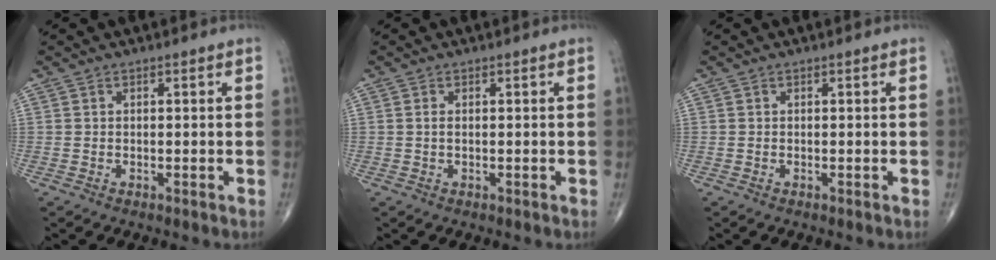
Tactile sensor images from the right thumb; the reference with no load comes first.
{"total": 0.8, "force": [0.1, 0.3, 0.7], "torque": [-0.018, 0.001, 0.003]}
{"total": 0.0}